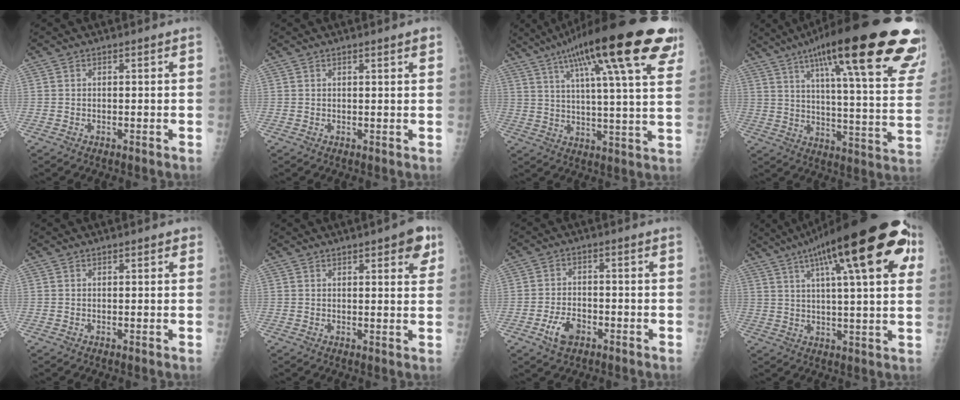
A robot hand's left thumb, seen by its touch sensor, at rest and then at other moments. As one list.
[{"total": 1.8, "force": [1.2, 0.2, 1.4], "torque": [-0.020, -0.004, 0.014]}, {"total": 26.9, "force": [15.3, 5.1, 21.6], "torque": [-0.323, -0.018, 0.215]}, {"total": 33.1, "force": [19.7, 5.7, 26.0], "torque": [-0.299, -0.044, 0.278]}, {"total": 1.5, "force": [0.9, 0.6, 1.0], "torque": [-0.005, 0.000, 0.008]}, {"total": 6.7, "force": [3.7, 2.2, 5.2], "torque": [-0.045, -0.013, 0.041]}, {"total": 5.2, "force": [-2.6, 3.1, 3.2], "torque": [-0.056, 0.014, -0.046]}, {"total": 26.6, "force": [11.8, 6.8, 22.9], "torque": [-0.331, 0.007, 0.169]}]